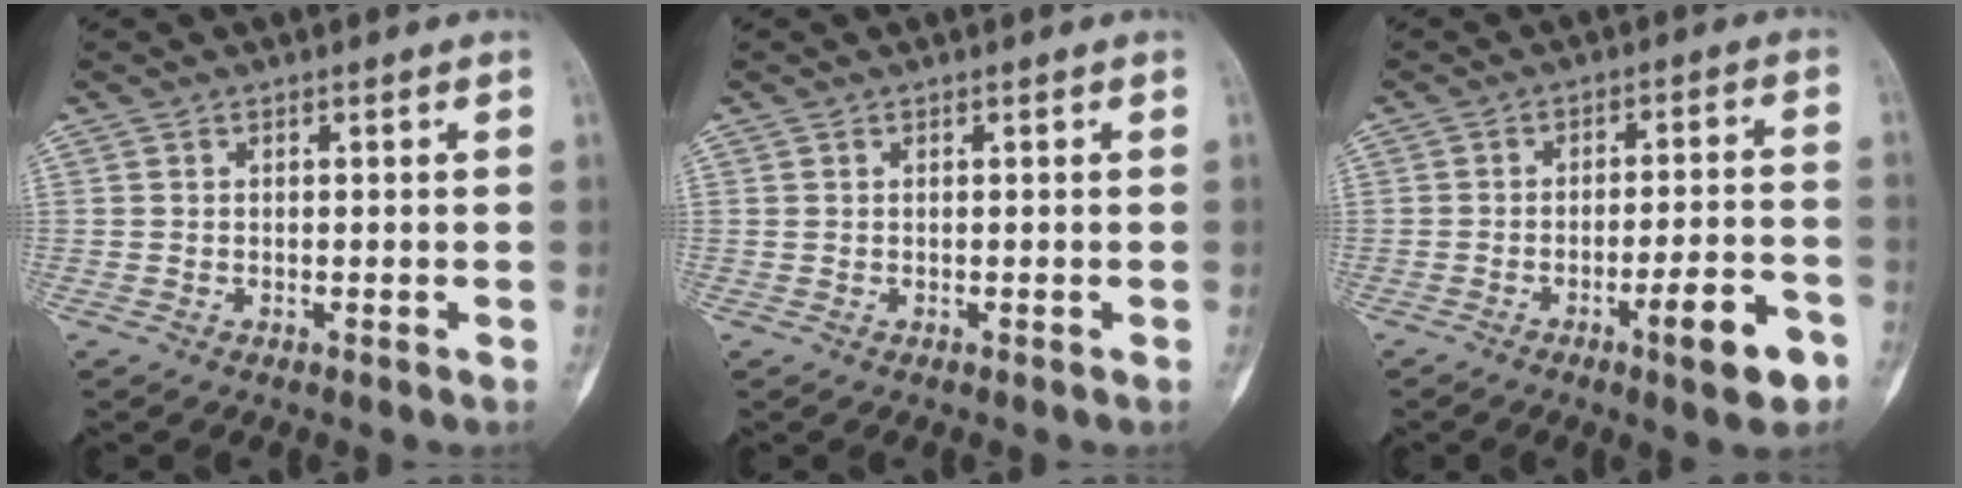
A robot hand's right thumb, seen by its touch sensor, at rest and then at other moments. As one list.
[{"total": 0.0}, {"total": 9.5, "force": [-4.8, 2.1, 7.9], "torque": [-0.104, 0.028, -0.067]}]